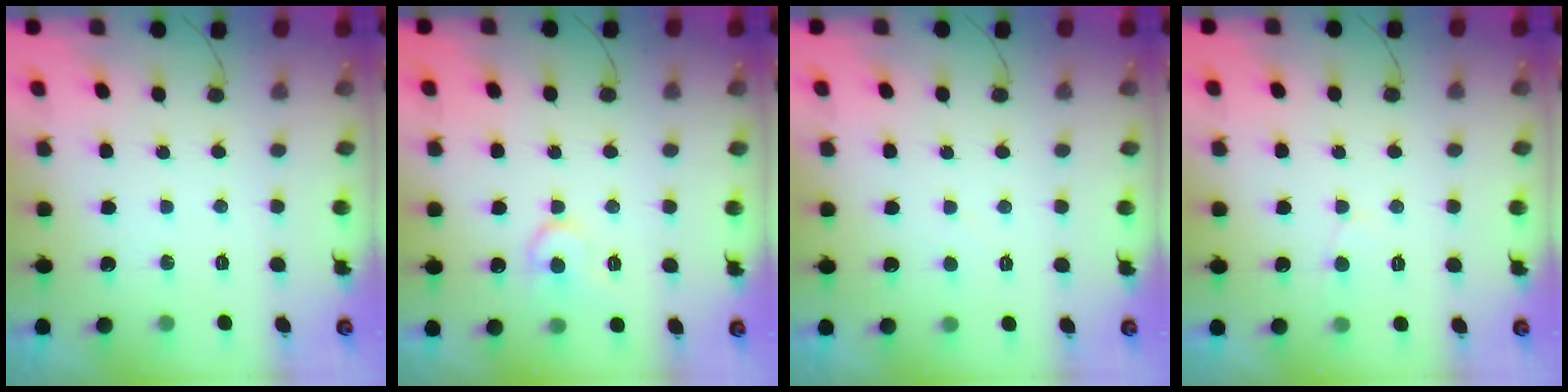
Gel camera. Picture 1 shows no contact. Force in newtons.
{"total": 9.5, "press": 9.5, "slide": 0.9}
{"total": 2.6, "press": 2.6, "slide": 0.1}
{"total": 3.9, "press": 3.9, "slide": 0.4}